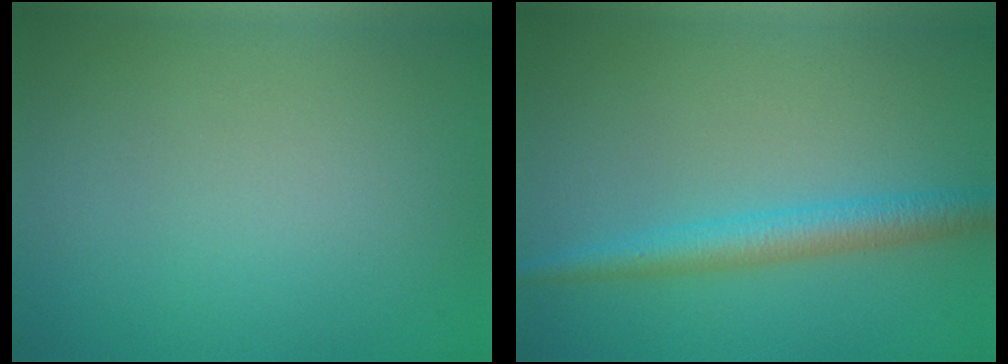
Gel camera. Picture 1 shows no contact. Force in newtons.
{"total": 3.2, "press": 3.2, "slide": 0.2}